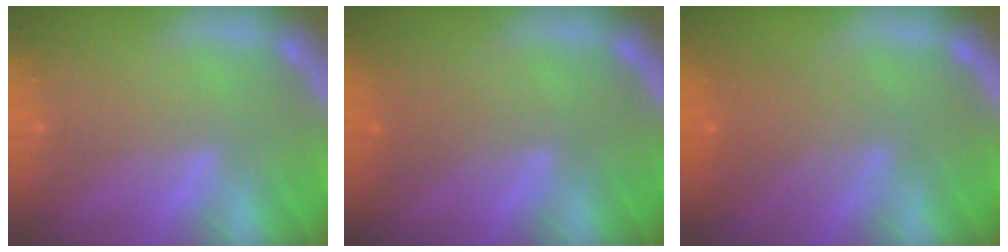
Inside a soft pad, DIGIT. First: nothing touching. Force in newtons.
{"total": 1.0}
{"total": 4.1}